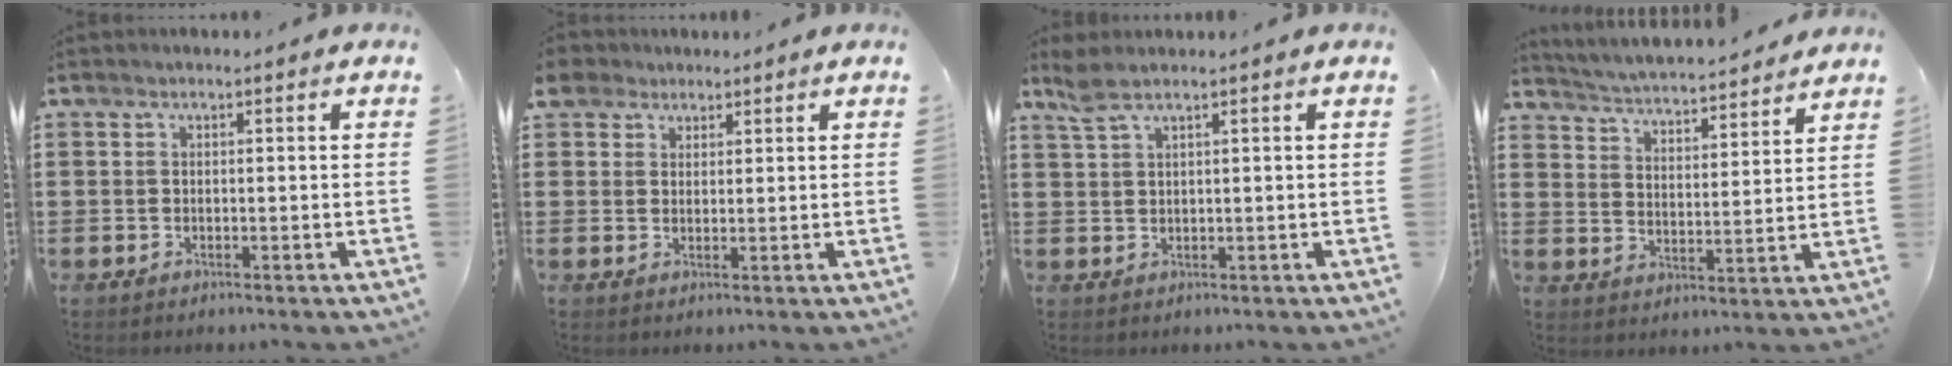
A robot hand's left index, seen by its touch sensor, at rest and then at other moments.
{"total": 3.3, "force": [2.2, 2.4, 0.4], "torque": [-0.017, 0.010, 0.041]}
{"total": 2.2, "force": [1.5, 0.3, 1.5], "torque": [-0.035, 0.002, 0.028]}
{"total": 3.8, "force": [3.7, -0.3, 0.1], "torque": [-0.024, -0.035, 0.058]}